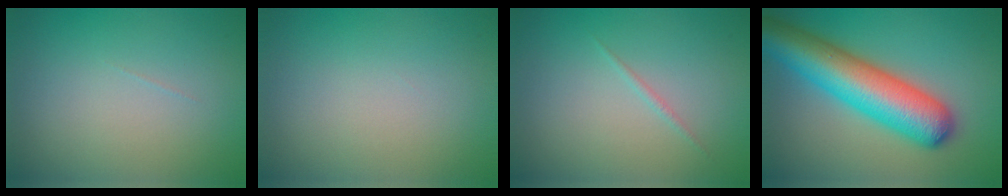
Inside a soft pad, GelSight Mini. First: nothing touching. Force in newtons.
{"total": 0.0}
{"total": 0.6, "press": 0.6, "slide": 0.0}
{"total": 9.7, "press": 9.7, "slide": 0.3}